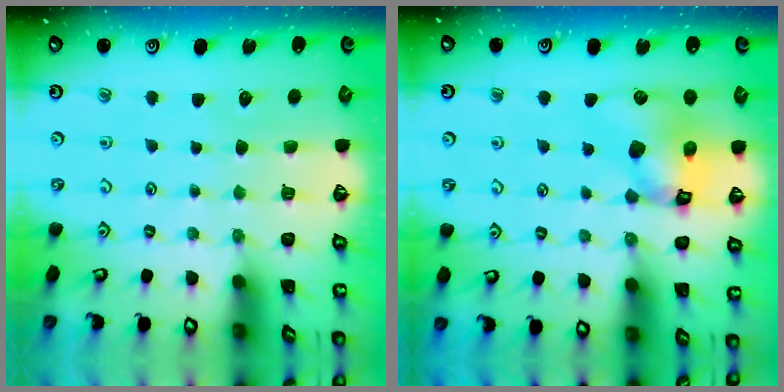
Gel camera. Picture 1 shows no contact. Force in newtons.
{"total": 11.8, "press": 11.7, "slide": 1.6}